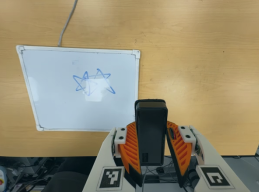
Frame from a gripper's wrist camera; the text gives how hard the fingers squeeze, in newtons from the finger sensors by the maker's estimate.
{"total": 8.0, "left": 5.9, "right": 10.0}